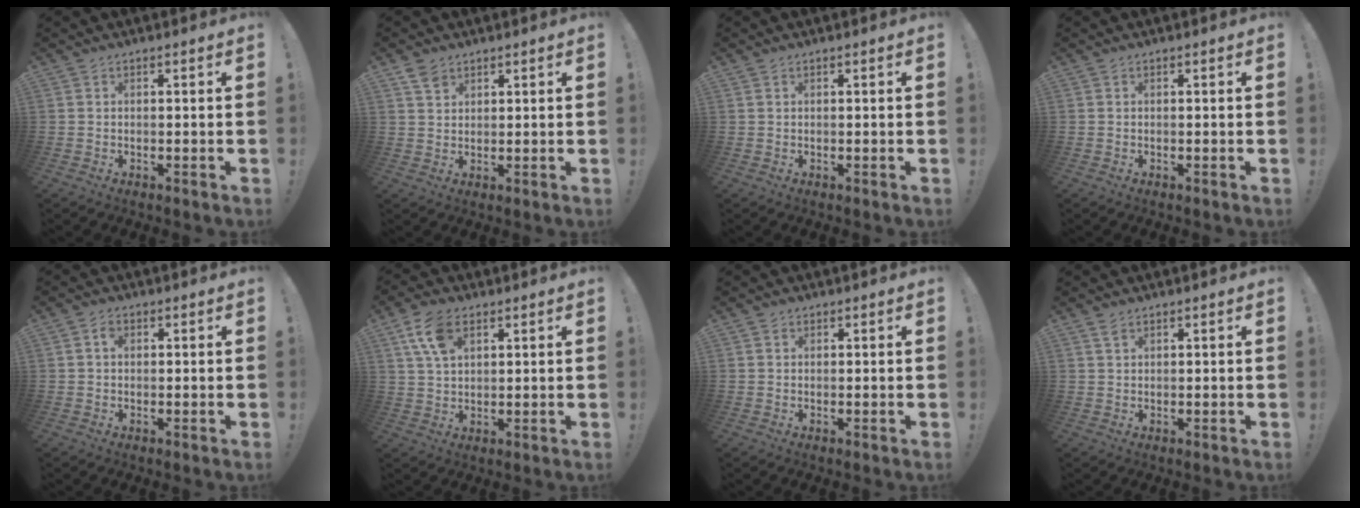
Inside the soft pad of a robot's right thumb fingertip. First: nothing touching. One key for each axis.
{"total": 3.7, "fx": 2.6, "fy": 2.2, "fz": 1.5, "tx": -0.019, "ty": -0.011, "tz": 0.048}
{"total": 0.0}
{"total": 0.0}
{"total": 1.9, "fx": 0.4, "fy": 1.4, "fz": 1.3, "tx": -0.027, "ty": 0.005, "tz": 0.007}
{"total": 9.2, "fx": 4.3, "fy": 5.1, "fz": 6.3, "tx": -0.114, "ty": -0.007, "tz": 0.082}
{"total": 0.9, "fx": 0.5, "fy": 0.7, "fz": 0.1, "tx": 0.002, "ty": -0.002, "tz": 0.009}
{"total": 2.0, "fx": 1.4, "fy": 0.9, "fz": 1.2, "tx": -0.019, "ty": -0.001, "tz": 0.024}